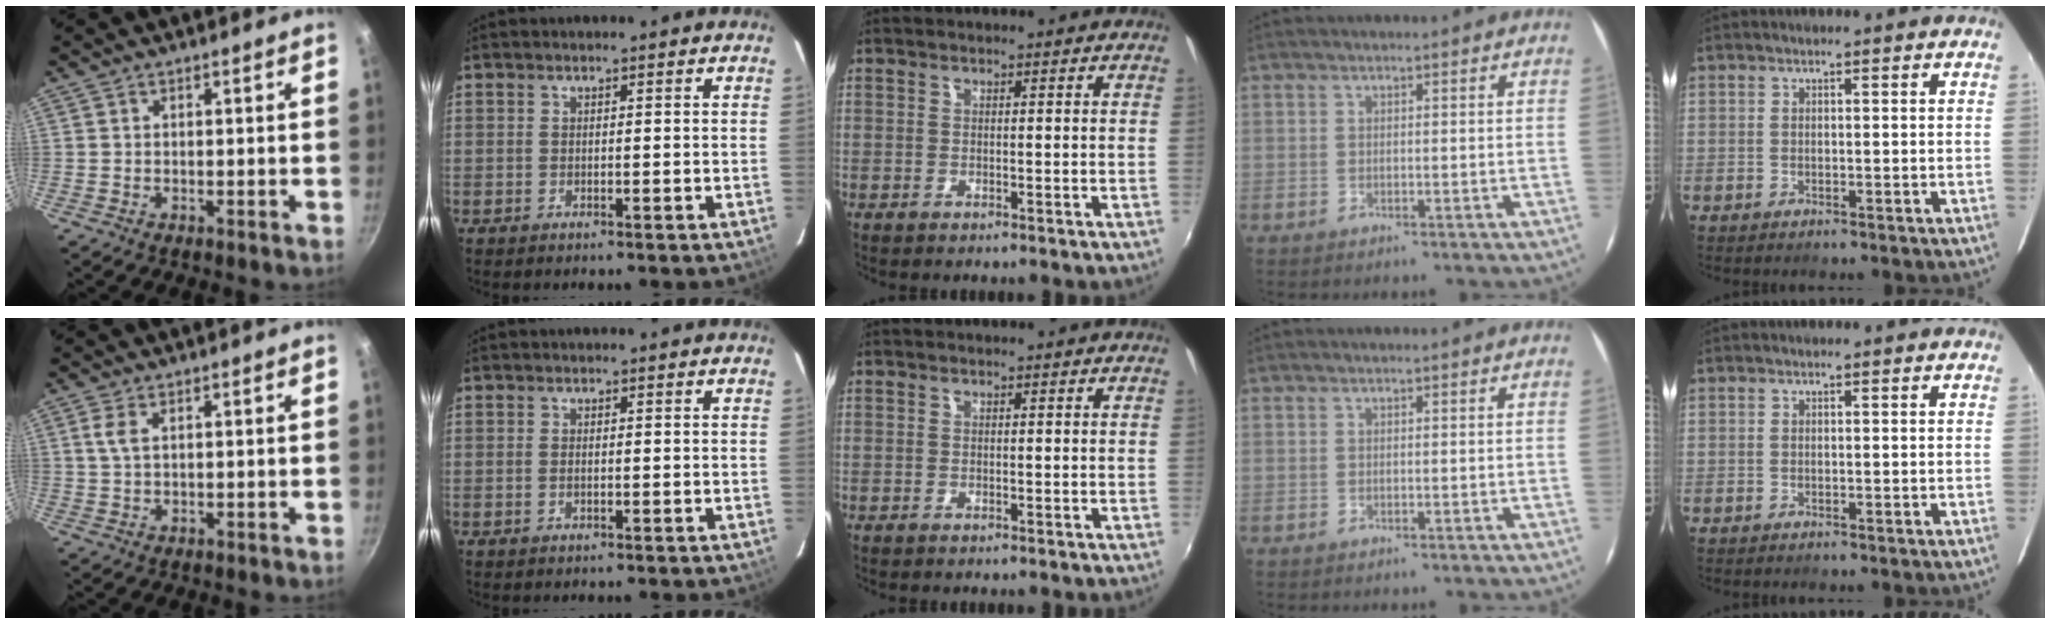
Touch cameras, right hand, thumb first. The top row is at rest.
{"thumb": {"total": 2.8, "force": [0.9, 1.3, 2.3], "torque": [-0.046, -0.001, 0.019]}, "index": {"total": 0.8, "force": [-0.2, 0.4, 0.7], "torque": [-0.015, 0.000, -0.005]}}